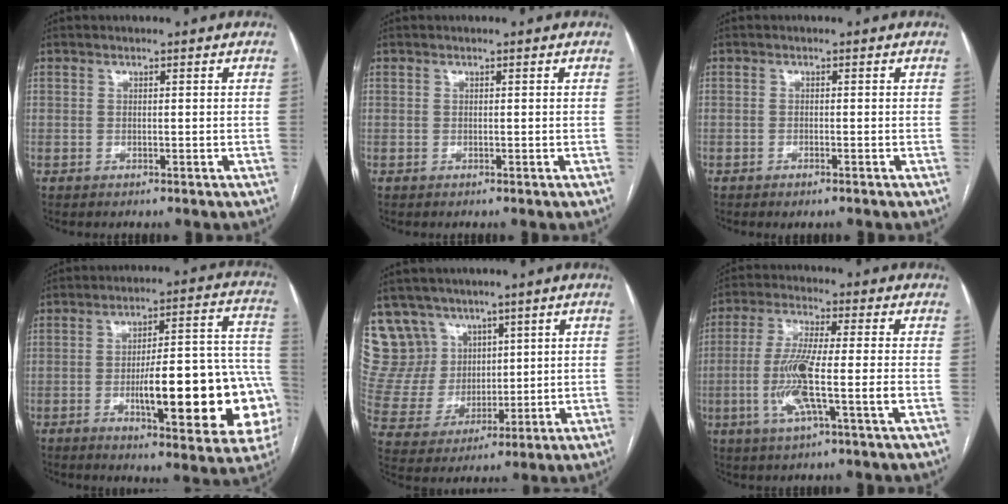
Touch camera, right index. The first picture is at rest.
{"total": 0.0}
{"total": 1.2, "force": [-0.9, -0.1, 0.7], "torque": [-0.014, -0.002, -0.013]}
{"total": 23.0, "force": [-5.7, 4.6, 21.8], "torque": [-0.215, 0.023, -0.063]}
{"total": 12.3, "force": [8.5, 8.9, 1.2], "torque": [-0.043, 0.039, 0.185]}
{"total": 10.4, "force": [-2.5, 0.2, 10.1], "torque": [-0.204, -0.007, -0.051]}